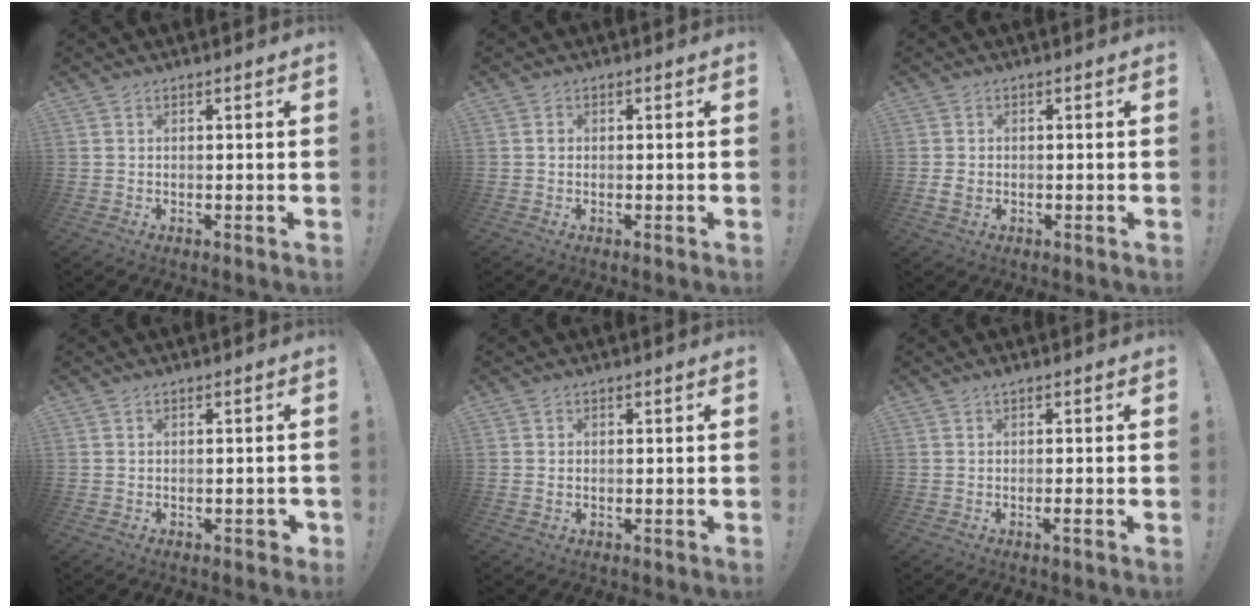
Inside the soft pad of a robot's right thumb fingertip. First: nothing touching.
{"total": 0.8, "force": [0.0, 0.7, 0.3], "torque": [-0.005, 0.003, -0.001]}
{"total": 2.8, "force": [-0.4, 2.1, 1.8], "torque": [-0.028, 0.000, -0.009]}
{"total": 2.1, "force": [-1.0, 1.1, 1.4], "torque": [-0.022, 0.008, -0.015]}
{"total": 0.9, "force": [0.2, 0.8, 0.4], "torque": [0.000, 0.000, 0.002]}
{"total": 2.2, "force": [-0.5, -0.2, 2.2], "torque": [-0.035, -0.004, -0.009]}